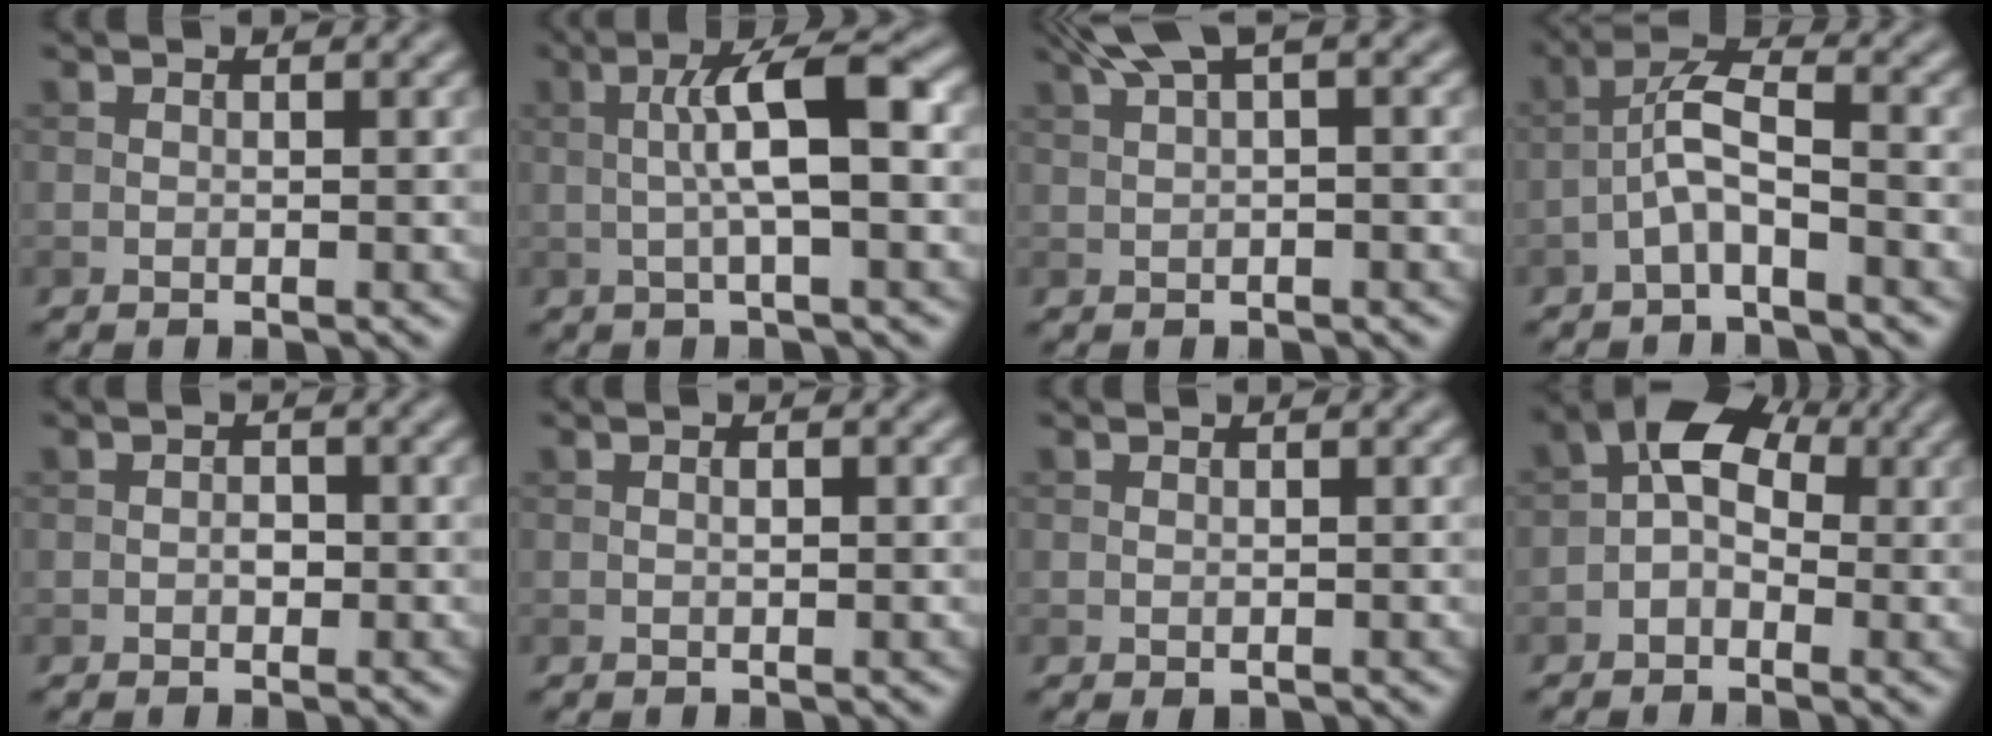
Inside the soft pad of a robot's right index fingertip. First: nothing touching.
{"total": 6.1, "force": [0.2, 1.2, 6.0], "torque": [-0.101, 0.013, -0.001]}
{"total": 3.9, "force": [2.0, 0.9, 3.2], "torque": [-0.064, 0.017, 0.038]}
{"total": 3.7, "force": [-1.8, 0.9, 3.1], "torque": [-0.065, 0.015, -0.042]}
{"total": 1.0, "force": [-0.2, 0.7, 0.7], "torque": [-0.010, 0.000, -0.007]}
{"total": 0.7, "force": [0.0, 0.2, 0.7], "torque": [-0.012, -0.001, 0.000]}
{"total": 0.0}
{"total": 4.9, "force": [-0.2, 3.3, 3.6], "torque": [-0.036, 0.020, -0.020]}